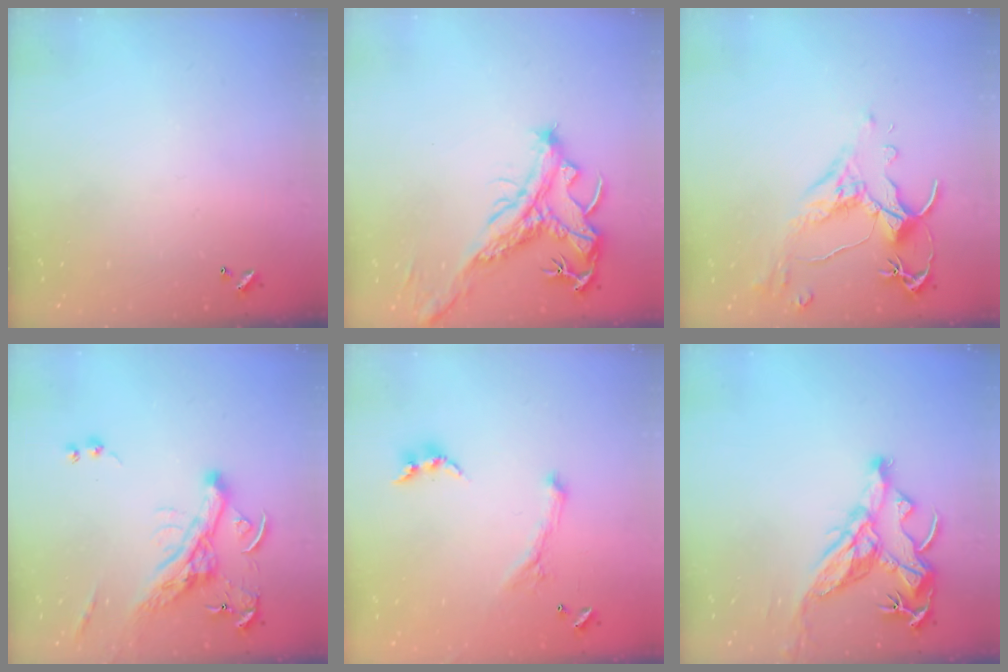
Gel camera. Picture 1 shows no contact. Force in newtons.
{"total": 2.1, "press": 1.7, "slide": 1.2}
{"total": 2.6, "press": 2.2, "slide": 1.3}
{"total": 7.9, "press": 7.7, "slide": 1.8}
{"total": 0.7, "press": 0.6, "slide": 0.3}
{"total": 10.0, "press": 9.9, "slide": 1.4}